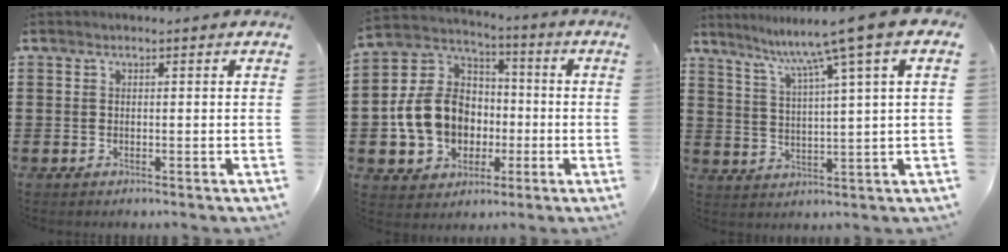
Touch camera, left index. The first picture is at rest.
{"total": 12.4, "force": [-2.2, 10.6, 6.1], "torque": [-0.174, 0.024, -0.039]}
{"total": 7.7, "force": [5.5, -1.2, 5.3], "torque": [-0.122, -0.029, 0.086]}